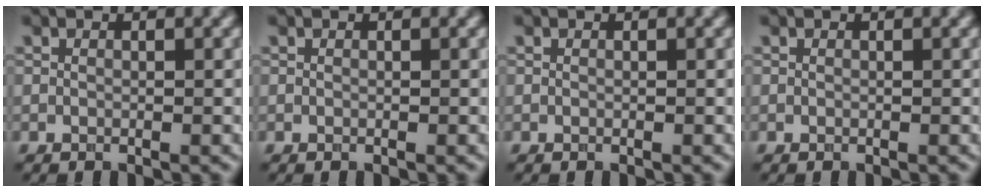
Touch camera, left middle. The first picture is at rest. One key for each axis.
{"total": 0.0}
{"total": 0.0}
{"total": 0.0}